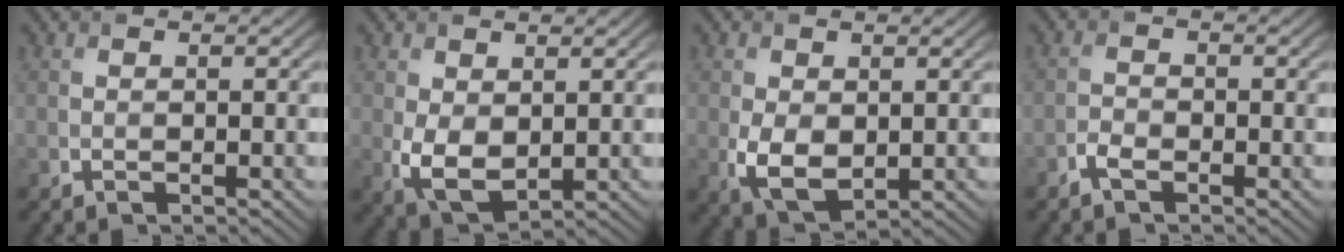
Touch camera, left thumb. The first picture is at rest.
{"total": 5.0, "force": [0.3, 3.2, 3.8], "torque": [-0.089, -0.011, 0.012]}
{"total": 5.1, "force": [-0.3, 3.4, 3.7], "torque": [-0.088, -0.013, 0.001]}
{"total": 1.8, "force": [-1.3, 0.8, 0.9], "torque": [-0.019, 0.002, -0.030]}